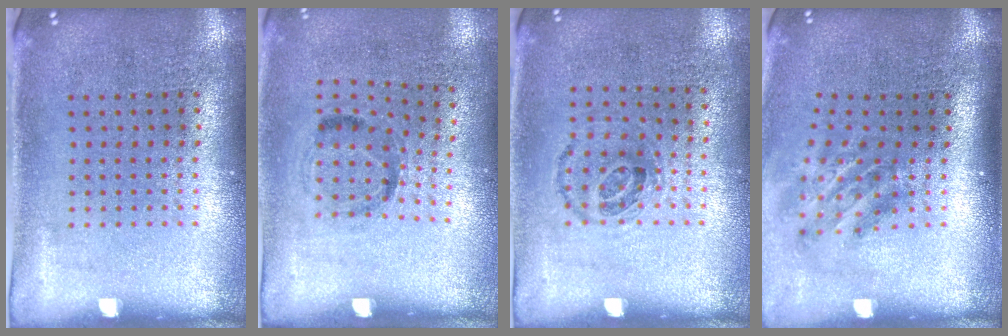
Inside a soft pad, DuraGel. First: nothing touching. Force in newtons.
{"total": 1.1, "press": 0.6, "slide": 0.9}
{"total": 0.9, "press": 0.7, "slide": 0.6}
{"total": 1.9, "press": 1.2, "slide": 1.5}